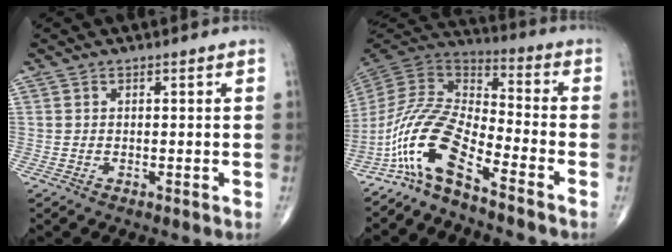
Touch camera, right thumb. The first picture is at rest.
{"total": 13.4, "force": [-9.1, 3.4, 9.3], "torque": [-0.199, 0.078, -0.186]}